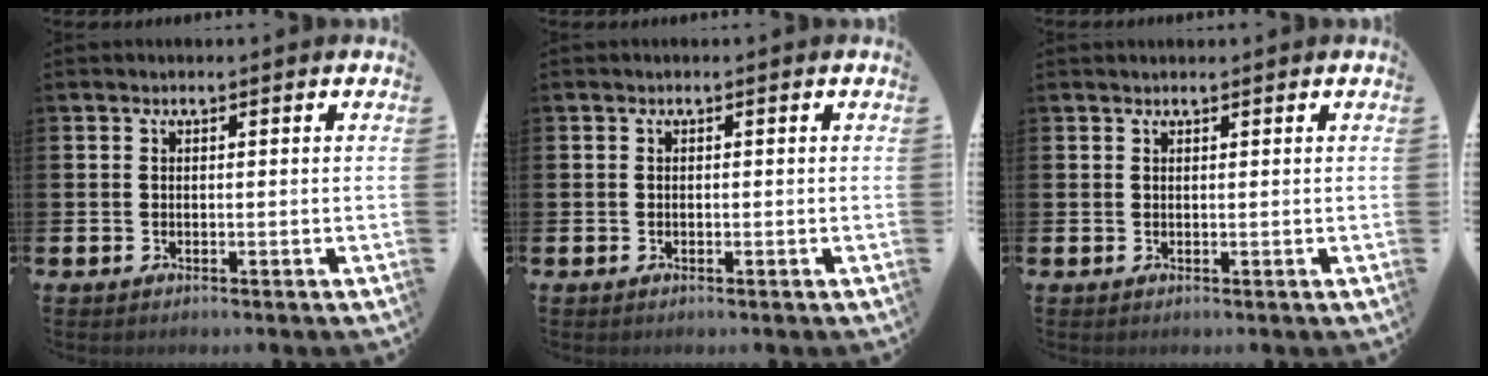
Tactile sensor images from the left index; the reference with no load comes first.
{"total": 0.0}
{"total": 0.6, "force": [0.6, 0.0, 0.1], "torque": [0.010, -0.005, 0.008]}